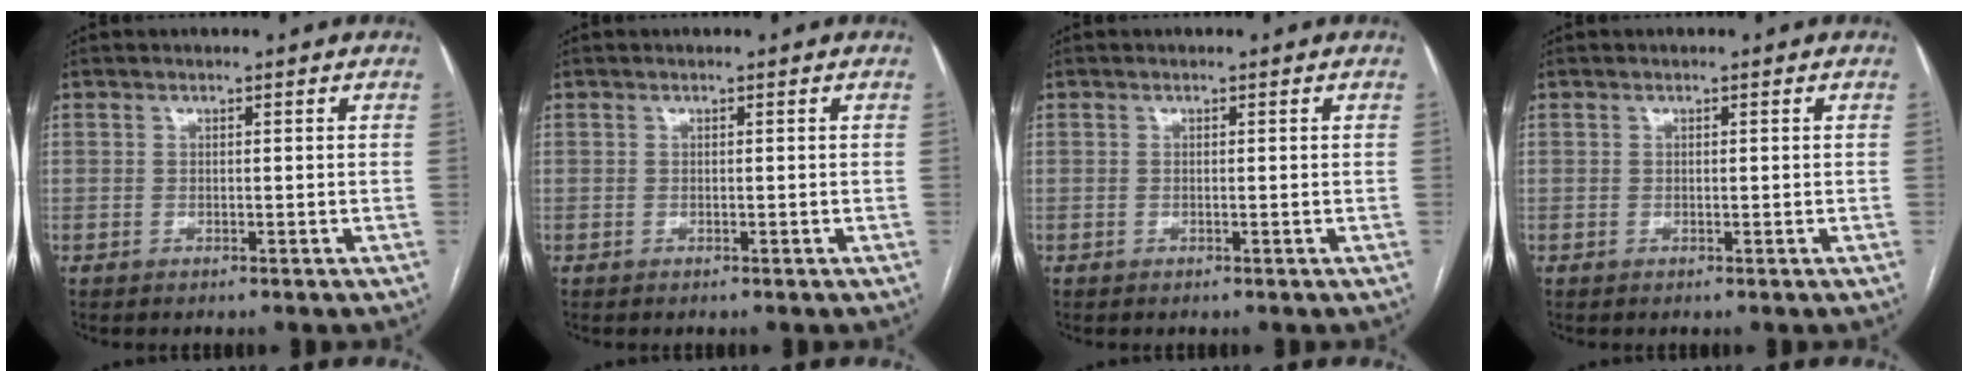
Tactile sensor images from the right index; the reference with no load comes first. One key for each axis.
{"total": 0.0}
{"total": 0.0}
{"total": 0.0}